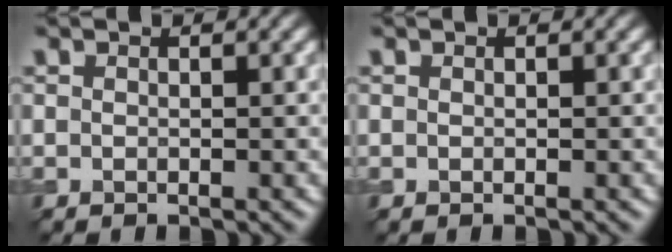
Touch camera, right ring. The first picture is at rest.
{"total": 0.0}